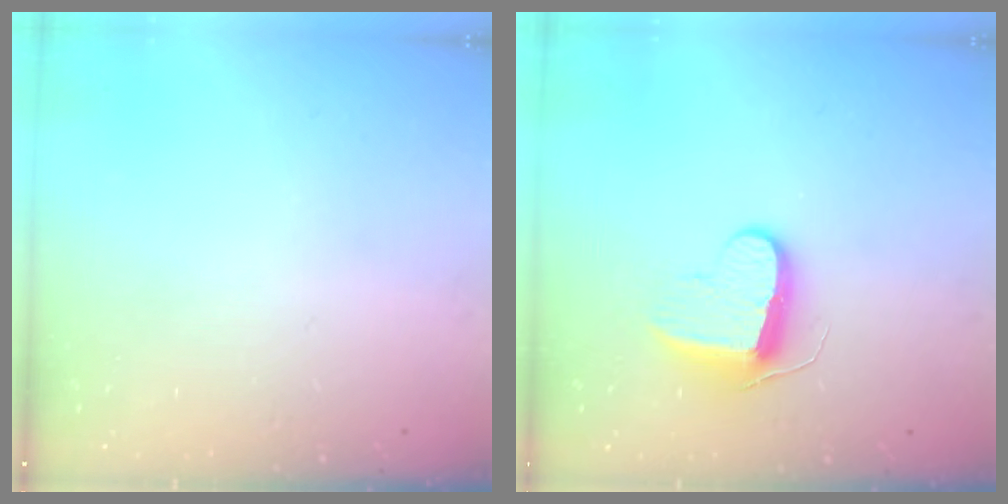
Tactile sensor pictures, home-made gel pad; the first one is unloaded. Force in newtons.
{"total": 9.9, "press": 9.9, "slide": 0.2}